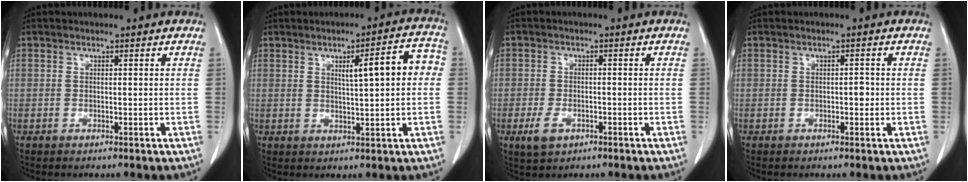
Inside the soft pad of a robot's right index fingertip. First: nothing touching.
{"total": 7.8, "force": [1.3, 1.2, 7.6], "torque": [-0.103, 0.022, 0.017]}
{"total": 3.4, "force": [-1.7, 2.1, 2.1], "torque": [-0.045, -0.002, -0.024]}
{"total": 1.2, "force": [-0.2, 0.6, 1.0], "torque": [-0.012, 0.003, -0.004]}